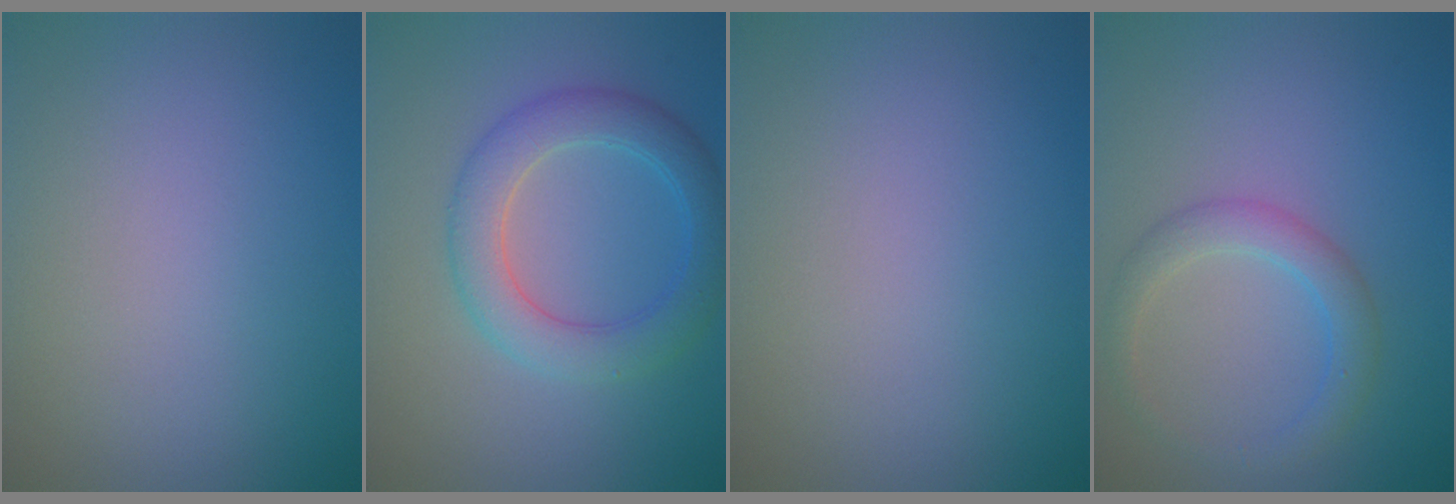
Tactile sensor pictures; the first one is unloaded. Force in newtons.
{"total": 4.7, "press": 4.7, "slide": 0.2}
{"total": 0.0}
{"total": 2.8, "press": 2.8, "slide": 0.1}